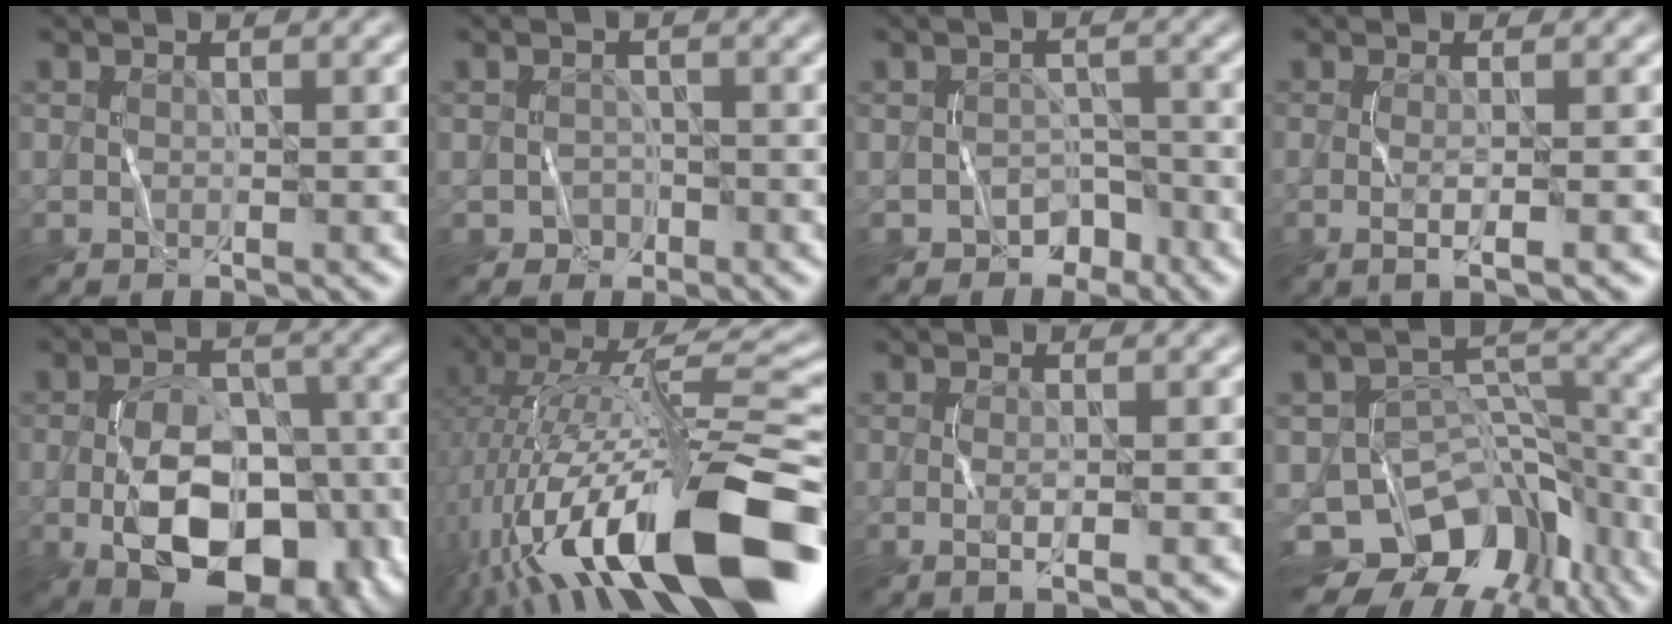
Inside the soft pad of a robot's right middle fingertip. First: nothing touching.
{"total": 1.1, "force": [-0.7, 0.9, -0.3], "torque": [0.012, 0.001, -0.014]}
{"total": 2.7, "force": [-2.1, 1.6, 0.3], "torque": [0.010, 0.003, -0.030]}
{"total": 1.9, "force": [-0.3, 0.5, 1.8], "torque": [-0.025, -0.008, -0.005]}
{"total": 11.2, "force": [-3.7, 6.4, 8.4], "torque": [-0.144, -0.018, -0.054]}
{"total": 17.3, "force": [-6.7, 4.3, 15.4], "torque": [-0.244, 0.034, -0.123]}
{"total": 1.6, "force": [0.0, 0.5, 1.6], "torque": [-0.021, -0.011, -0.006]}
{"total": 12.5, "force": [-8.4, 7.7, 5.3], "torque": [-0.071, 0.013, -0.116]}